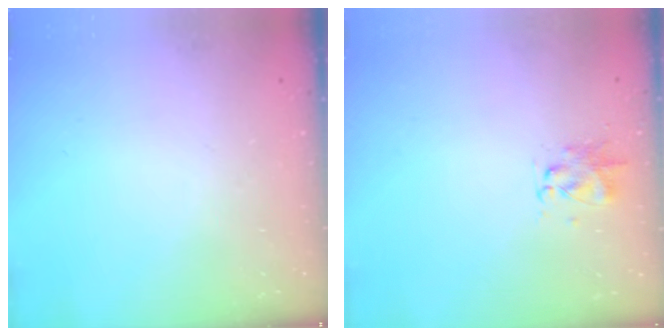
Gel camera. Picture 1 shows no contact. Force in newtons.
{"total": 3.9, "press": 3.8, "slide": 0.7}